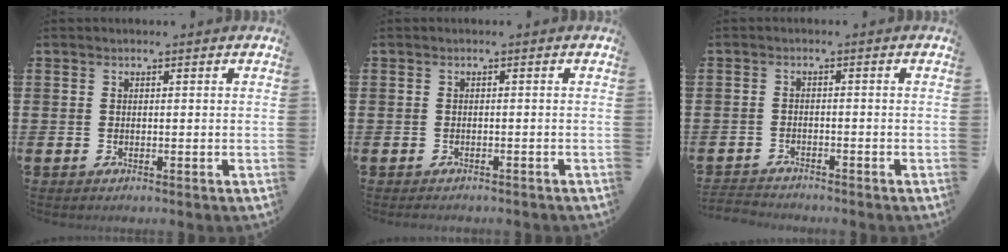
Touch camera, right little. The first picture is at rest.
{"total": 0.7, "force": [-0.7, 0.1, 0.0], "torque": [-0.003, -0.003, -0.013]}
{"total": 1.9, "force": [-1.8, 0.0, -0.2], "torque": [-0.002, 0.002, -0.041]}